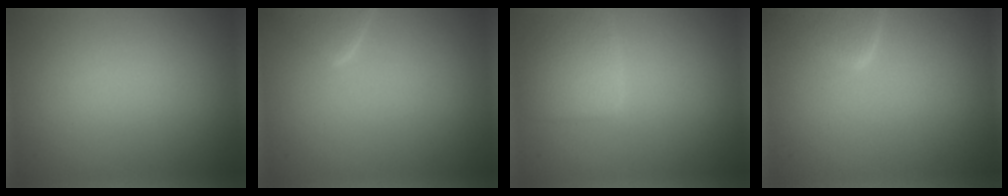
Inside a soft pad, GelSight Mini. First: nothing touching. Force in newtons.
{"total": 1.8, "press": 1.8, "slide": 0.1}
{"total": 2.9, "press": 2.9, "slide": 0.0}
{"total": 2.5, "press": 2.5, "slide": 0.3}